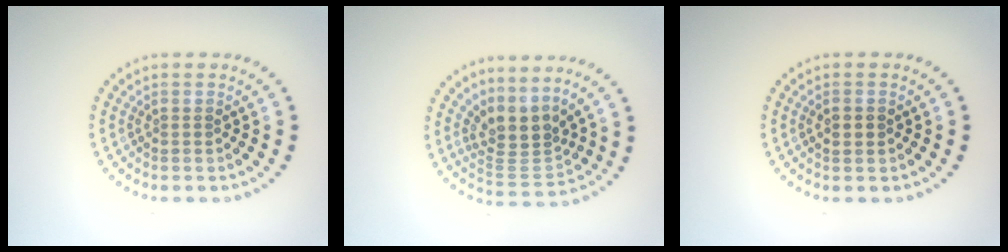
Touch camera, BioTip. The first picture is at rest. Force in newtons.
{"total": 3.5, "press": 2.4, "slide": 2.5}
{"total": 1.8, "press": 1.8, "slide": 0.2}